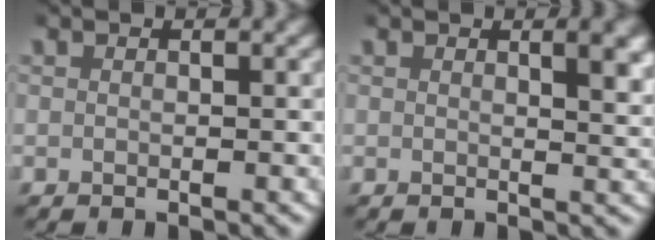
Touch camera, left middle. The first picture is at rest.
{"total": 2.3, "force": [1.1, 0.2, 2.0], "torque": [-0.023, -0.003, 0.016]}